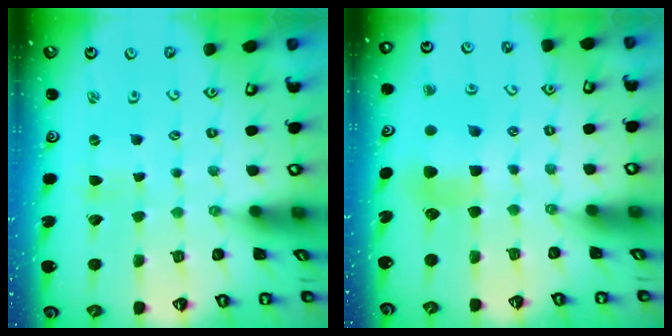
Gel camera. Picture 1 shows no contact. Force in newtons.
{"total": 5.7, "press": 5.7, "slide": 0.6}